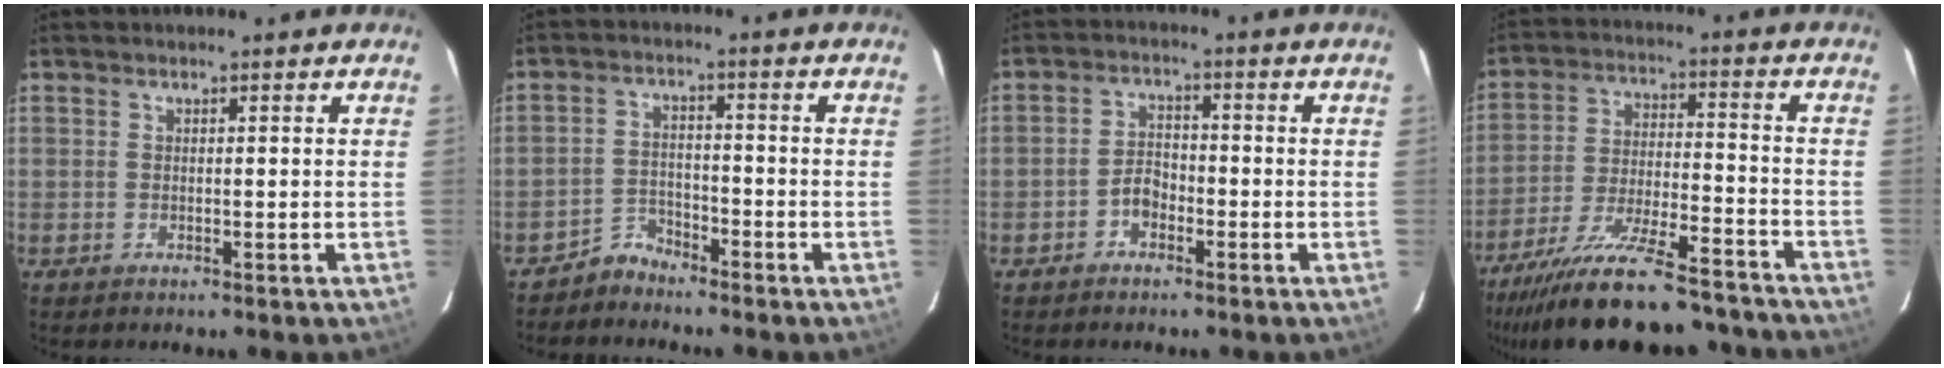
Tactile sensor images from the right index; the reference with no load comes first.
{"total": 3.8, "force": [-3.4, 1.6, -0.4], "torque": [0.006, 0.014, -0.062]}
{"total": 3.4, "force": [-2.0, 2.2, 1.6], "torque": [-0.034, 0.011, -0.034]}
{"total": 24.6, "force": [-21.2, 5.0, 11.4], "torque": [-0.212, -0.042, -0.315]}